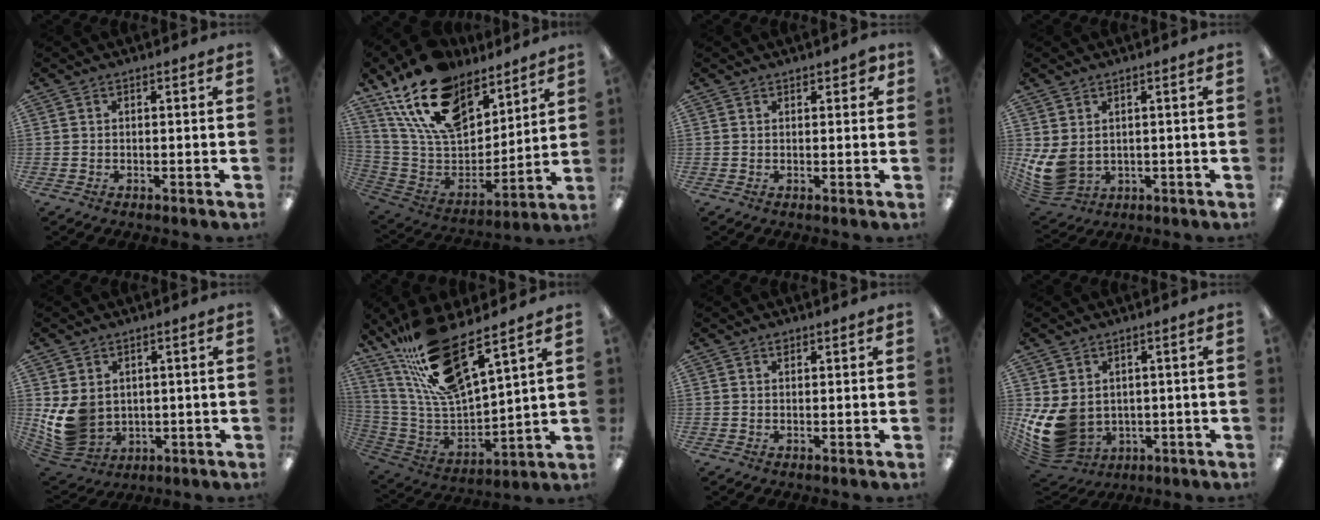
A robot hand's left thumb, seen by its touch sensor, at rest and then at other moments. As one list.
[{"total": 22.2, "force": [14.4, 12.4, 11.6], "torque": [-0.221, -0.074, 0.265]}, {"total": 2.5, "force": [1.6, 1.3, 1.4], "torque": [-0.013, -0.003, 0.025]}, {"total": 7.8, "force": [1.5, 5.6, 5.2], "torque": [-0.117, -0.016, 0.033]}, {"total": 9.9, "force": [1.0, 8.3, 5.3], "torque": [-0.135, -0.017, 0.023]}, {"total": 20.6, "force": [15.1, 5.5, 13.0], "torque": [-0.240, -0.095, 0.263]}, {"total": 1.1, "force": [0.8, 0.5, 0.5], "torque": [-0.005, -0.003, 0.013]}, {"total": 11.5, "force": [-0.5, 9.4, 6.7], "torque": [-0.153, -0.014, -0.001]}]